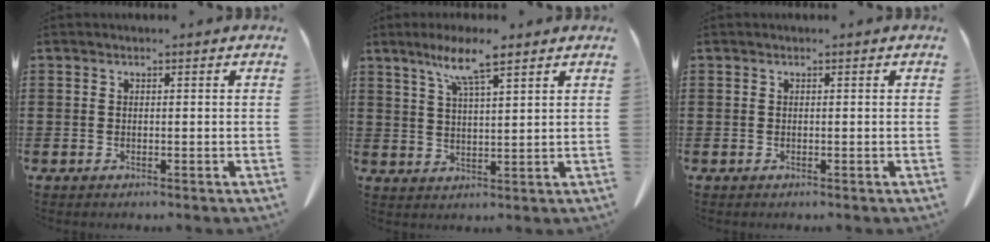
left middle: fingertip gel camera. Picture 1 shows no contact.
{"total": 6.9, "force": [4.8, 0.4, 5.0], "torque": [-0.109, -0.005, 0.082]}
{"total": 0.0}